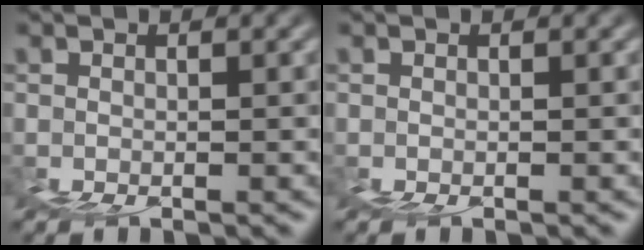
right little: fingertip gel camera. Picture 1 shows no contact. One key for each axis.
{"total": 0.0}